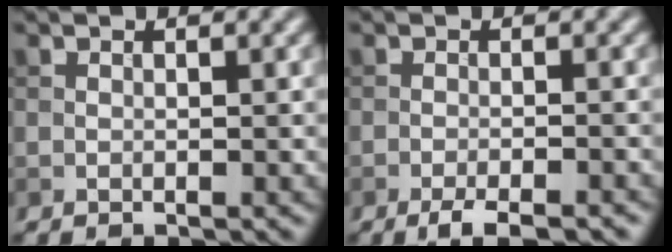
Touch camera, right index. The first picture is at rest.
{"total": 3.1, "force": [-2.3, 0.5, 2.1], "torque": [-0.033, -0.001, -0.041]}